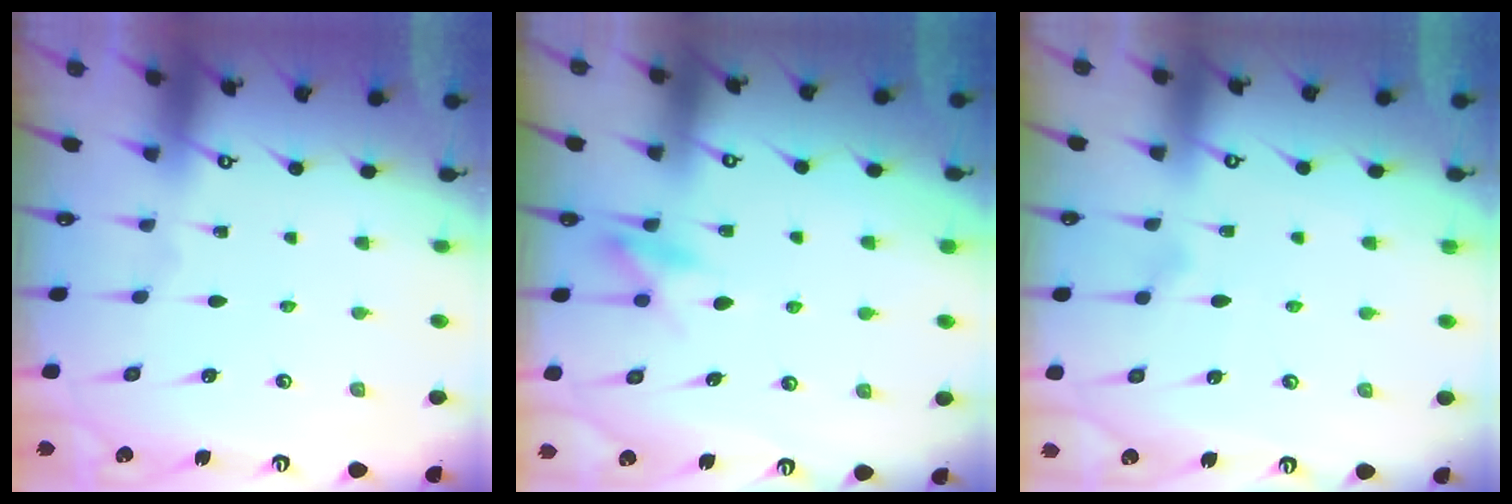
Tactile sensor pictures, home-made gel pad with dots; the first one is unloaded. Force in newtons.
{"total": 7.8, "press": 7.7, "slide": 1.2}
{"total": 8.1, "press": 8.1, "slide": 0.4}